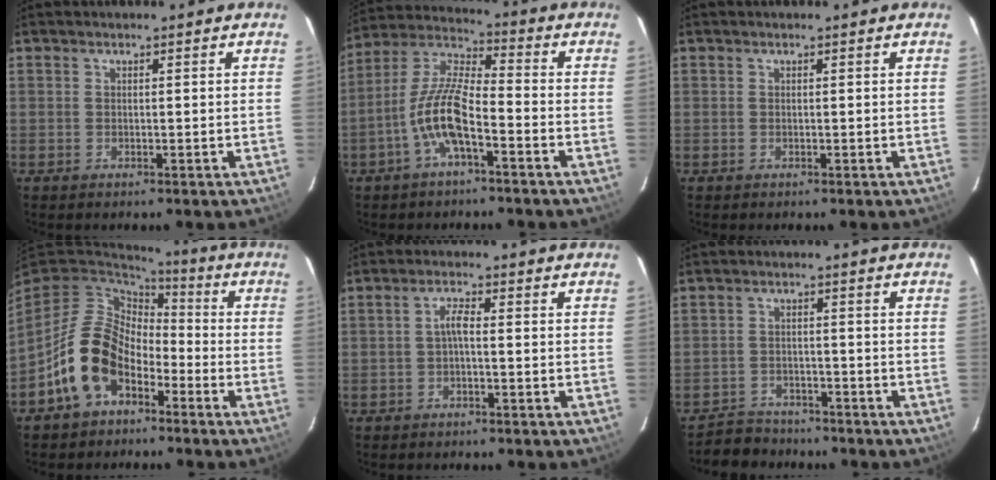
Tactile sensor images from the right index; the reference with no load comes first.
{"total": 10.5, "force": [-4.6, 2.8, 9.0], "torque": [-0.197, 0.008, -0.093]}
{"total": 0.0}
{"total": 13.2, "force": [-6.0, 8.9, 7.7], "torque": [-0.162, 0.017, -0.104]}
{"total": 2.2, "force": [-0.6, 0.4, 2.0], "torque": [-0.042, 0.008, -0.011]}
{"total": 6.8, "force": [-6.0, 3.2, 0.5], "torque": [-0.031, 0.010, -0.093]}